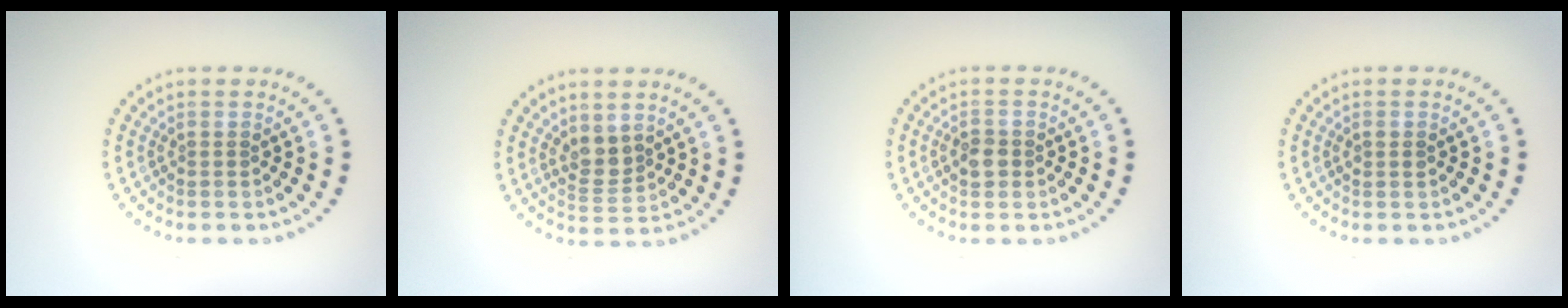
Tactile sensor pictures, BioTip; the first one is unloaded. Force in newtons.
{"total": 2.4, "press": 2.0, "slide": 1.2}
{"total": 1.7, "press": 1.6, "slide": 0.3}
{"total": 1.0, "press": 1.0, "slide": 0.1}